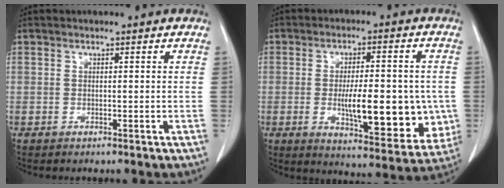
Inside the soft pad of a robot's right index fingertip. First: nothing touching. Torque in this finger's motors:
{"motor_torque": [1.46, -0.48, 0.34, 0.18]}